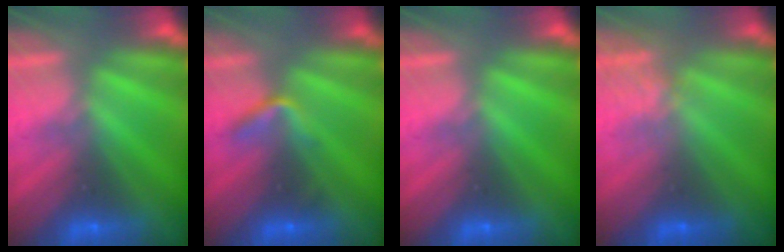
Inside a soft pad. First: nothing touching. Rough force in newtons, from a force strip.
{"total": 2.2}
{"total": 0.0}
{"total": 2.6}